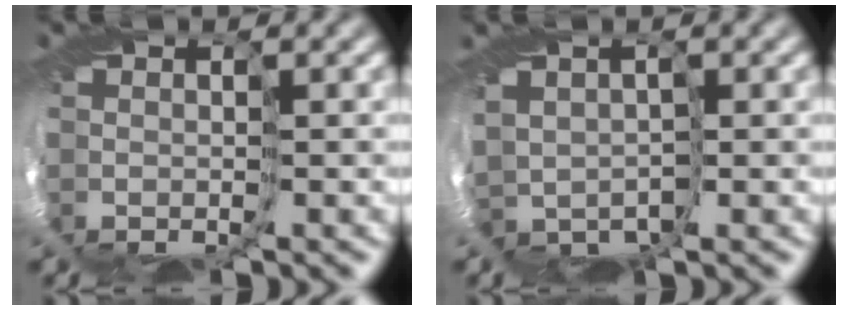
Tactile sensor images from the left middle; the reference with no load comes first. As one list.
[{"total": 1.6, "force": [0.4, 1.6, -0.3], "torque": [-0.012, 0.000, 0.010]}]